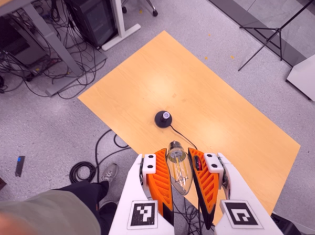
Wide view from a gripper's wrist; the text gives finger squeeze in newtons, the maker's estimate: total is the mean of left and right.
{"total": 21.3, "left": 22.7, "right": 19.8}